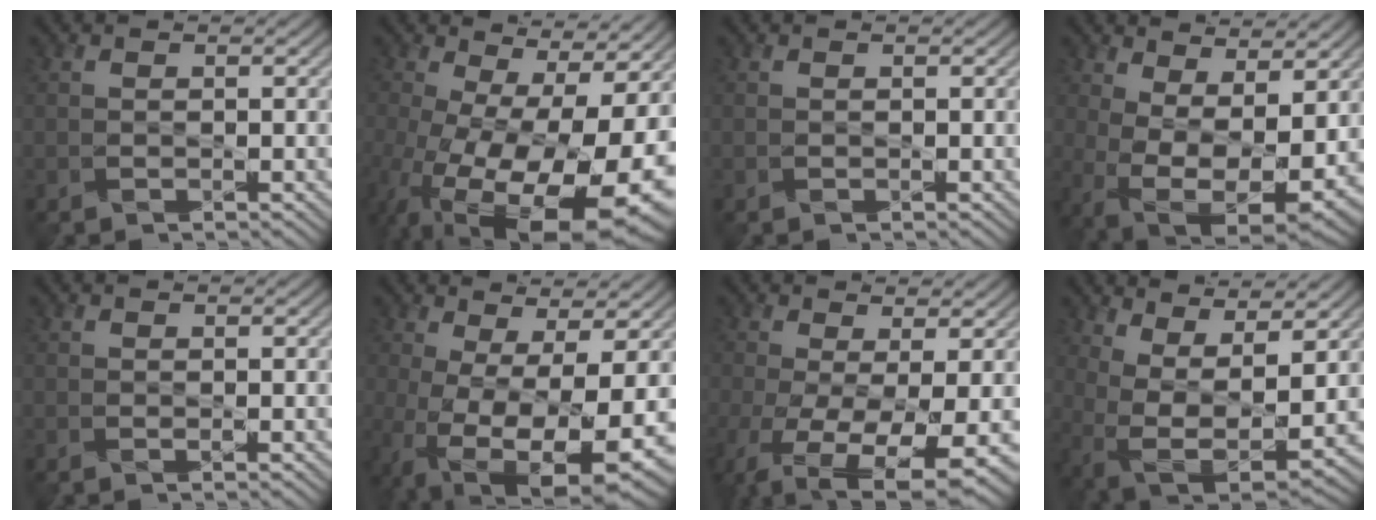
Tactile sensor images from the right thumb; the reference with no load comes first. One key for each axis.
{"total": 19.8, "fx": -5.4, "fy": 9.6, "fz": 16.4, "tx": -0.296, "ty": -0.063, "tz": -0.051}
{"total": 0.0}
{"total": 12.2, "fx": 0.9, "fy": 6.3, "fz": 10.5, "tx": -0.199, "ty": -0.027, "tz": 0.045}
{"total": 0.5, "fx": -0.1, "fy": 0.0, "fz": 0.5, "tx": -0.011, "ty": -0.003, "tz": -0.003}
{"total": 14.7, "fx": -4.9, "fy": 5.8, "fz": 12.6, "tx": -0.243, "ty": -0.044, "tz": -0.055}
{"total": 11.2, "fx": -4.0, "fy": 4.4, "fz": 9.5, "tx": -0.194, "ty": -0.043, "tz": -0.053}
{"total": 9.7, "fx": 3.7, "fy": 4.0, "fz": 8.1, "tx": -0.166, "ty": -0.009, "tz": 0.079}